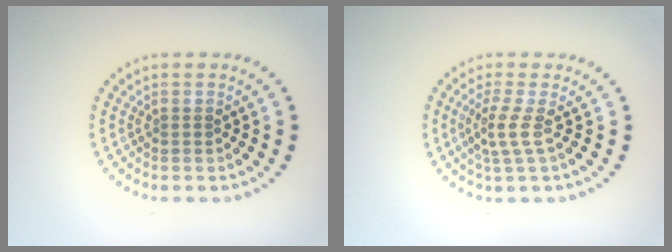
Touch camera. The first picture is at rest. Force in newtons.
{"total": 2.1, "press": 1.4, "slide": 1.6}